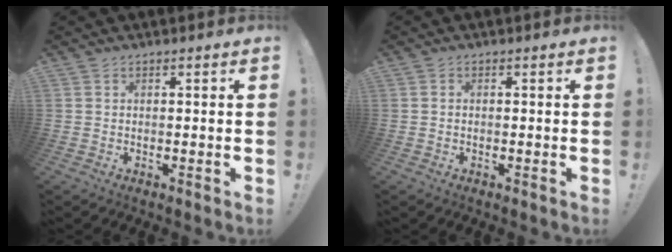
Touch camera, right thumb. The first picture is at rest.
{"total": 0.0}